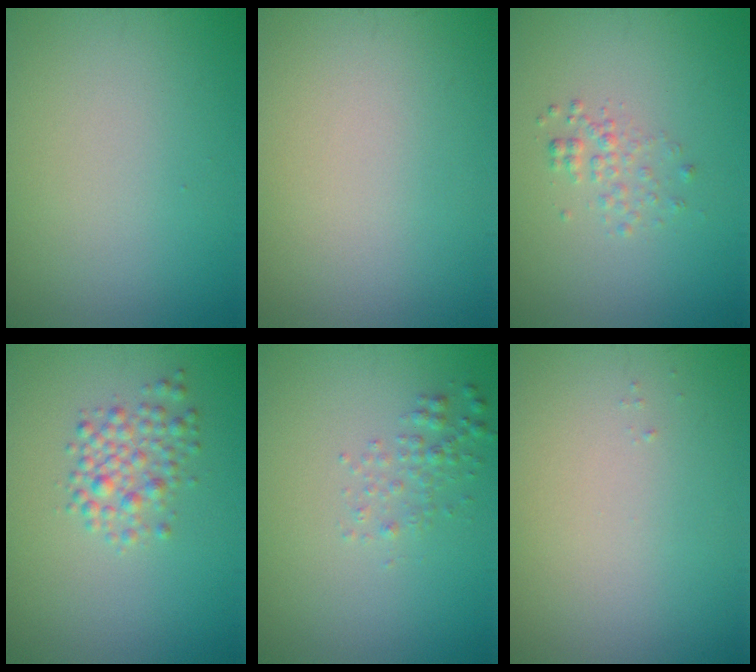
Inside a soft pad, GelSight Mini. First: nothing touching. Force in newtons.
{"total": 0.0}
{"total": 1.4, "press": 1.4, "slide": 0.1}
{"total": 2.6, "press": 2.6, "slide": 0.1}
{"total": 1.5, "press": 1.5, "slide": 0.1}
{"total": 0.0}